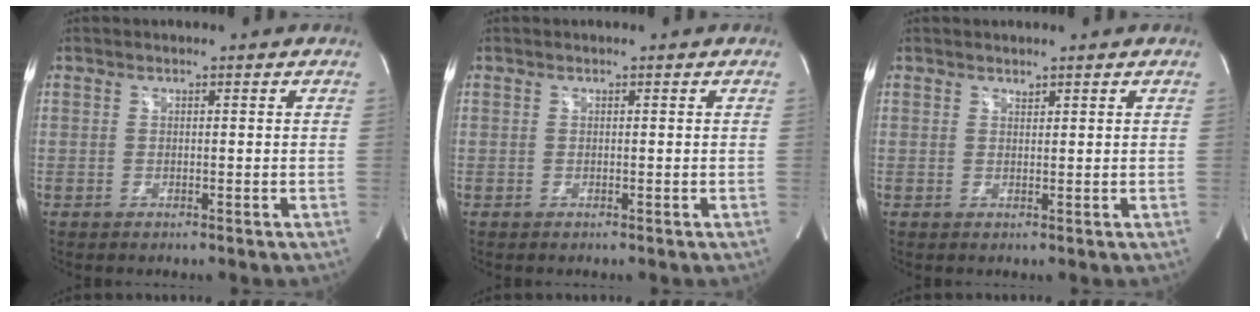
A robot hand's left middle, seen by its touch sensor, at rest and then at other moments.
{"total": 0.0}
{"total": 0.6, "force": [0.6, 0.2, 0.1], "torque": [-0.007, 0.000, 0.011]}